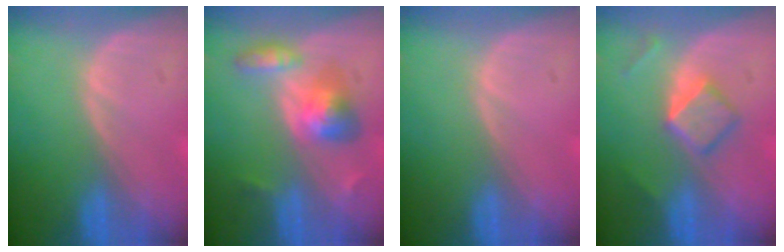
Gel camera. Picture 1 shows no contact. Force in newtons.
{"total": 5.7, "press": 5.6, "slide": 1.0}
{"total": 0.0}
{"total": 5.2, "press": 4.5, "slide": 2.6}